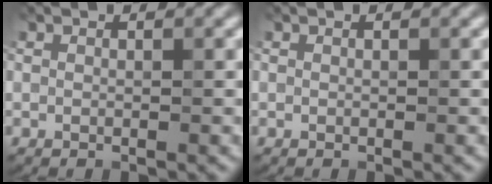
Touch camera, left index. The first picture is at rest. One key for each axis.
{"total": 0.0}